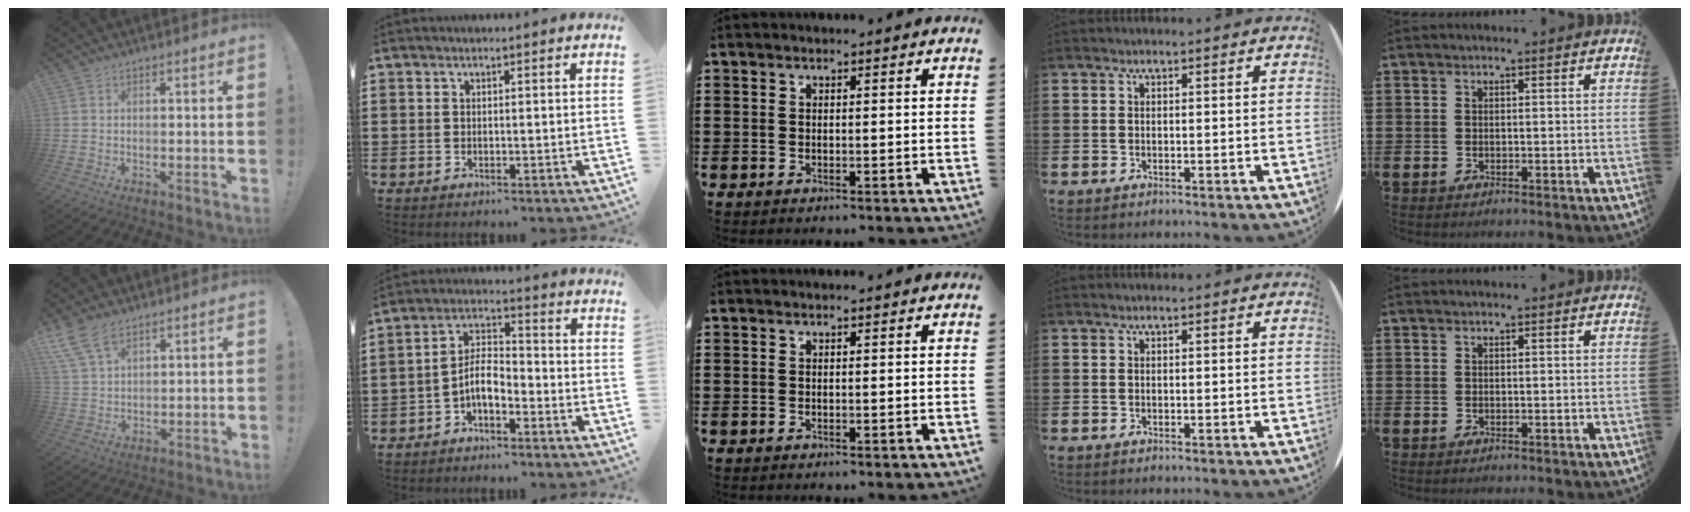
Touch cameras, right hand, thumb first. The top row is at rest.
{"thumb": {"total": 9.1, "force": [6.2, 4.4, 5.0], "torque": [-0.093, -0.021, 0.123]}, "index": {"total": 5.5, "force": [-2.7, 2.4, 4.2], "torque": [-0.095, 0.007, -0.056]}}